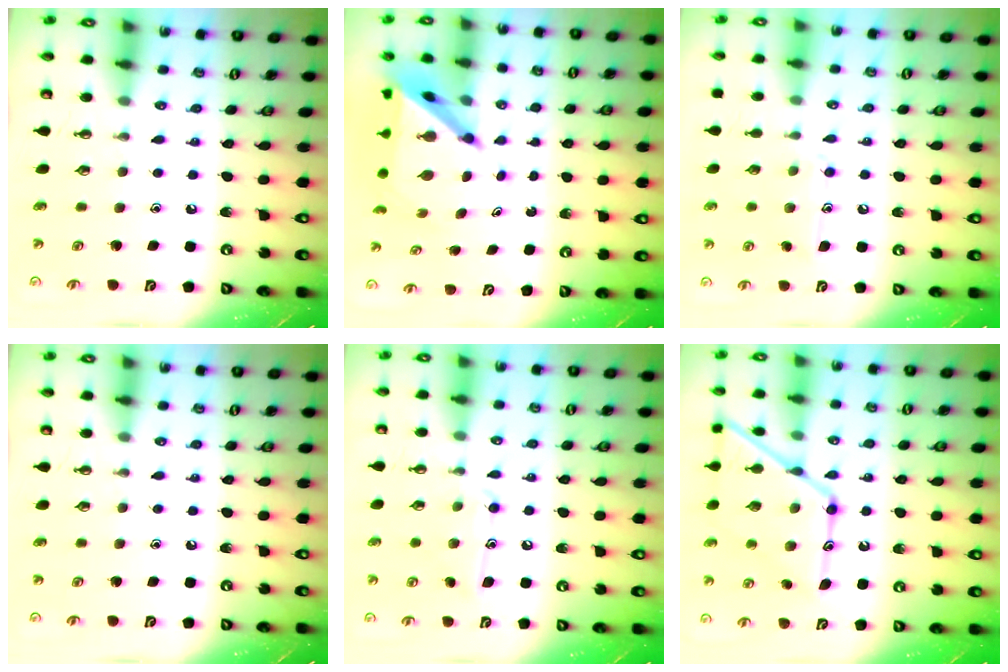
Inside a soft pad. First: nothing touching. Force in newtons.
{"total": 7.3, "press": 7.3, "slide": 0.6}
{"total": 9.4, "press": 9.4, "slide": 0.7}
{"total": 0.0}
{"total": 10.5, "press": 10.4, "slide": 0.8}
{"total": 17.0, "press": 16.9, "slide": 1.6}